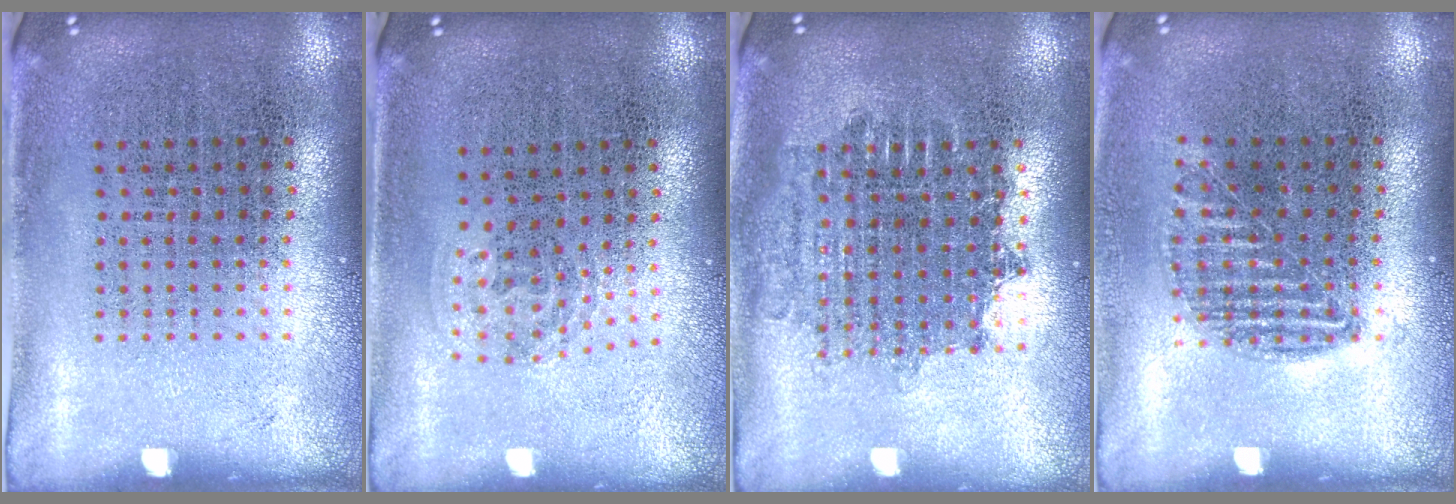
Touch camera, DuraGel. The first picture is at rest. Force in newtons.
{"total": 1.0, "press": 0.6, "slide": 0.7}
{"total": 1.8, "press": 1.5, "slide": 1.0}
{"total": 0.9, "press": 0.8, "slide": 0.3}